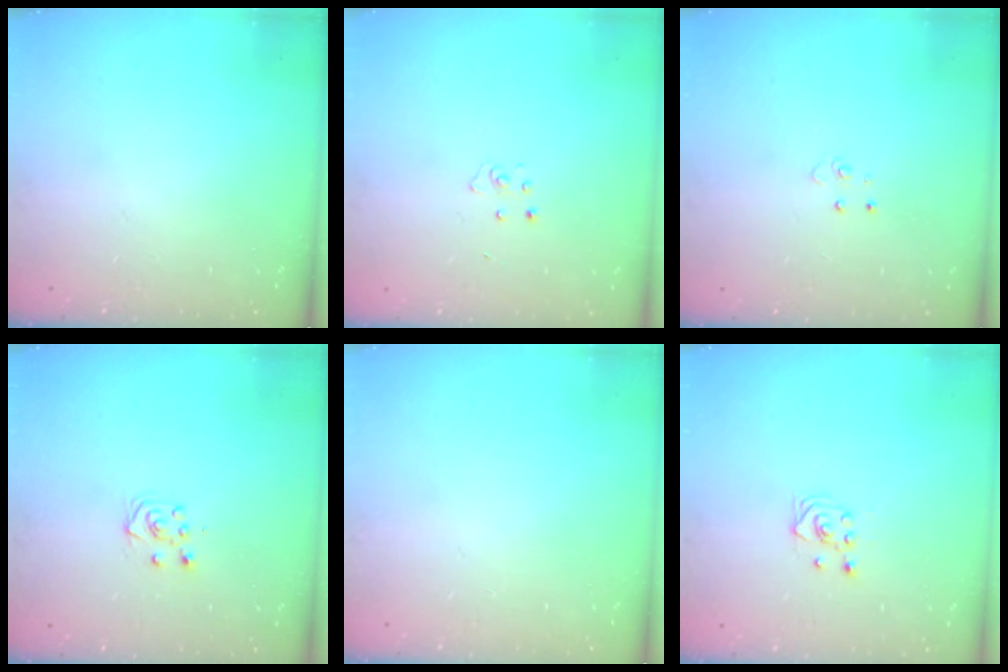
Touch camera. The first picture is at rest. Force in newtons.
{"total": 2.6, "press": 2.6, "slide": 0.2}
{"total": 3.4, "press": 3.4, "slide": 0.3}
{"total": 5.0, "press": 4.9, "slide": 0.6}
{"total": 0.0}
{"total": 3.0, "press": 2.6, "slide": 1.5}